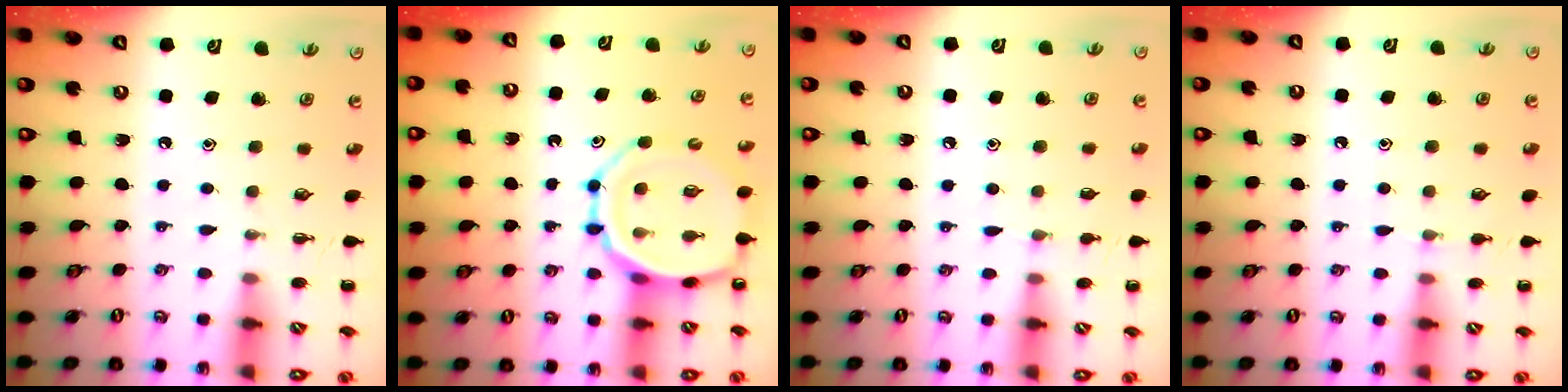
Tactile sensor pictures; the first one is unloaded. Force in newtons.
{"total": 13.8, "press": 13.4, "slide": 3.3}
{"total": 5.5, "press": 5.3, "slide": 1.5}
{"total": 6.9, "press": 6.6, "slide": 2.0}